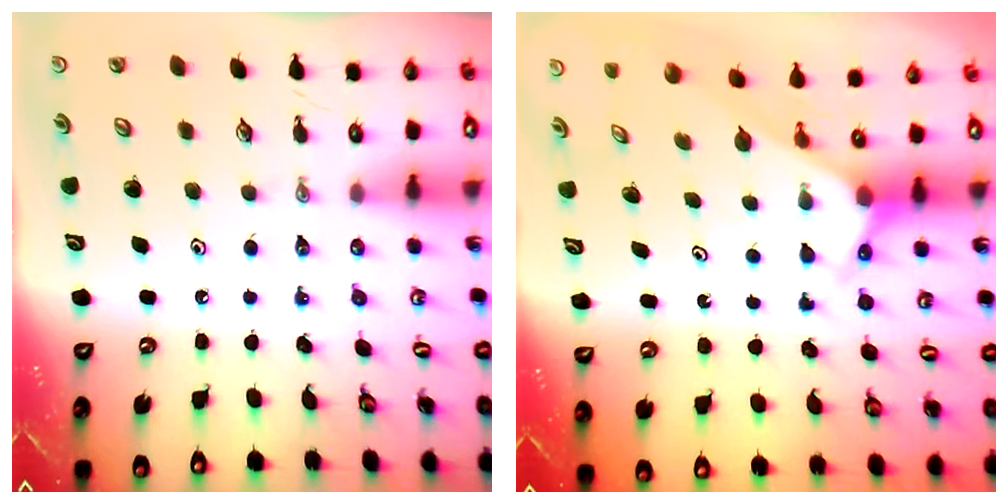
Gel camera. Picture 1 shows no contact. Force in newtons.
{"total": 2.6, "press": 2.6, "slide": 0.1}